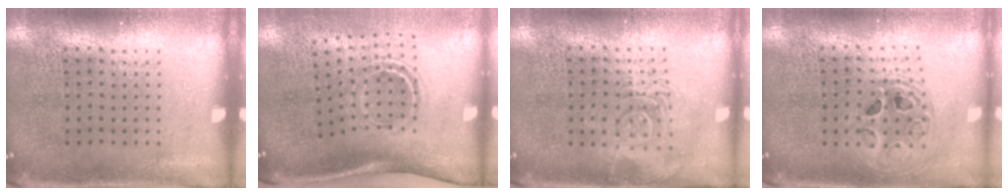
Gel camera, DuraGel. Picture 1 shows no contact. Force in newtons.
{"total": 2.0, "press": 1.2, "slide": 1.7}
{"total": 2.6, "press": 2.6, "slide": 0.4}
{"total": 1.8, "press": 1.5, "slide": 1.0}